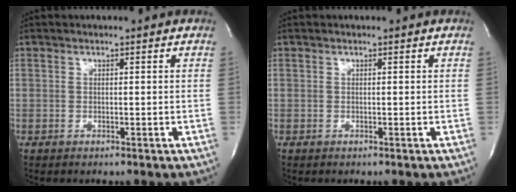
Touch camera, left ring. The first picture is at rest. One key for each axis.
{"total": 0.0}